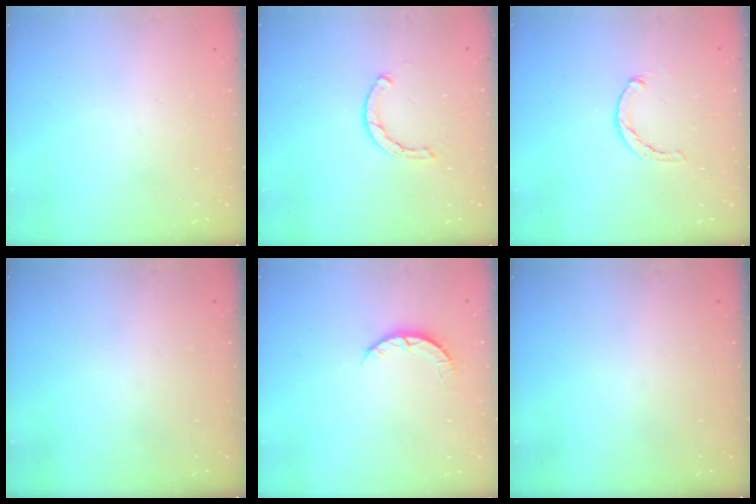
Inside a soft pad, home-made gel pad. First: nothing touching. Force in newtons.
{"total": 2.5, "press": 2.5, "slide": 0.1}
{"total": 1.1, "press": 1.1, "slide": 0.2}
{"total": 0.0}
{"total": 2.7, "press": 2.7, "slide": 0.4}
{"total": 0.0}